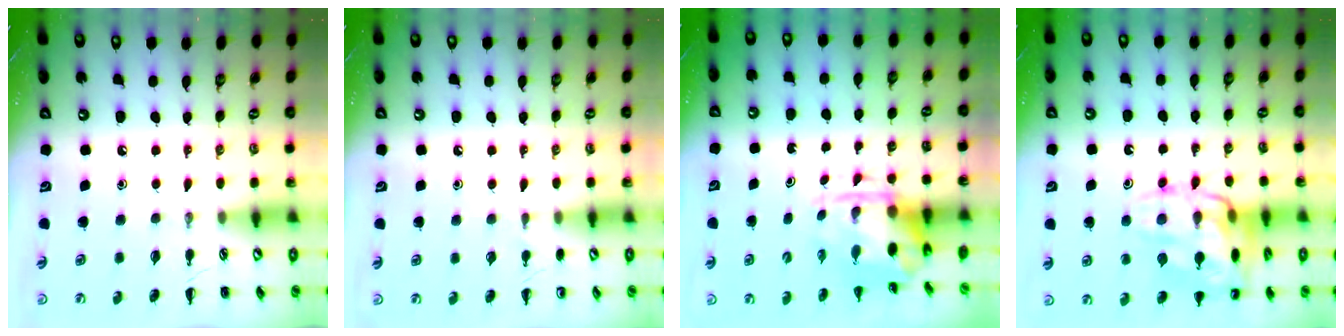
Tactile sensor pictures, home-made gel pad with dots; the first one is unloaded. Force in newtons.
{"total": 3.8, "press": 3.6, "slide": 1.3}
{"total": 3.7, "press": 3.6, "slide": 0.9}
{"total": 18.1, "press": 18.1, "slide": 0.8}